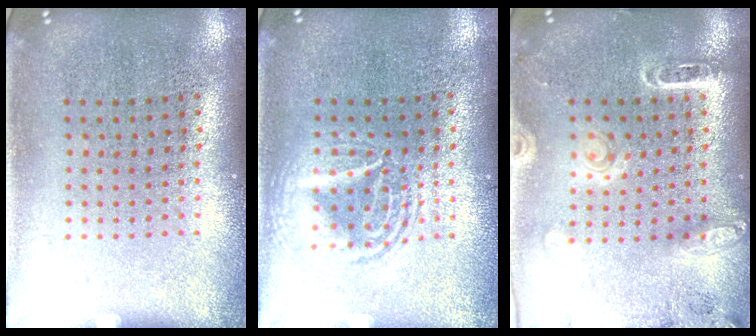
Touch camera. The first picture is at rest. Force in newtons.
{"total": 2.9, "press": 2.9, "slide": 0.4}
{"total": 1.8, "press": 1.7, "slide": 0.6}